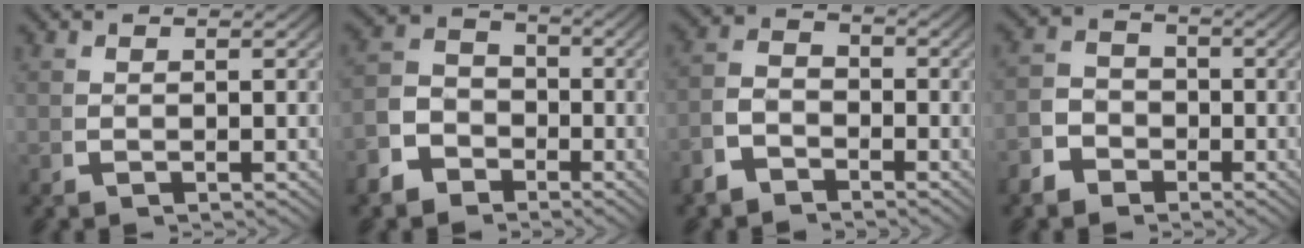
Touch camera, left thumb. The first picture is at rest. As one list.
[{"total": 6.5, "force": [-2.1, 5.5, 2.8], "torque": [-0.033, -0.007, -0.046]}, {"total": 3.4, "force": [-1.7, 2.4, 1.8], "torque": [-0.036, -0.015, -0.030]}, {"total": 4.3, "force": [-1.9, 3.5, 1.6], "torque": [-0.018, -0.009, -0.036]}]